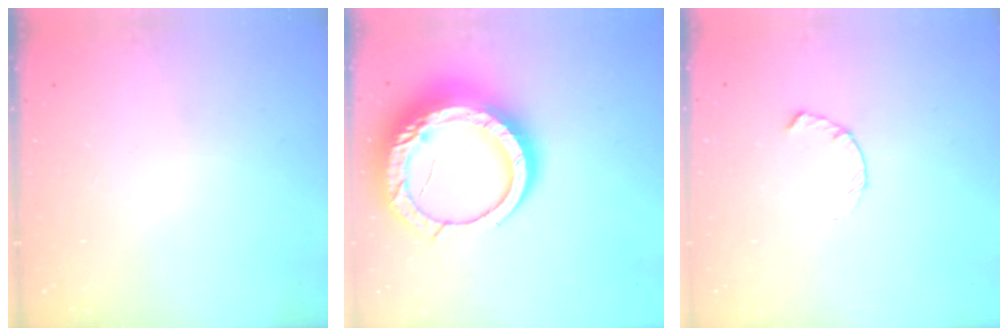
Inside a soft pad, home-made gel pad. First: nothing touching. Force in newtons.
{"total": 22.8, "press": 22.7, "slide": 2.3}
{"total": 2.3, "press": 2.2, "slide": 0.4}